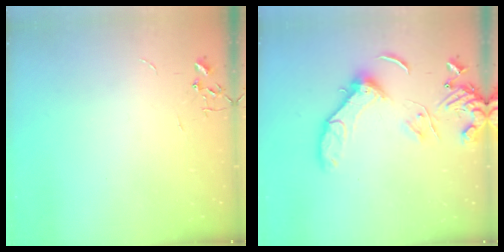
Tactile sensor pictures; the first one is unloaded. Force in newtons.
{"total": 13.5, "press": 13.4, "slide": 1.7}